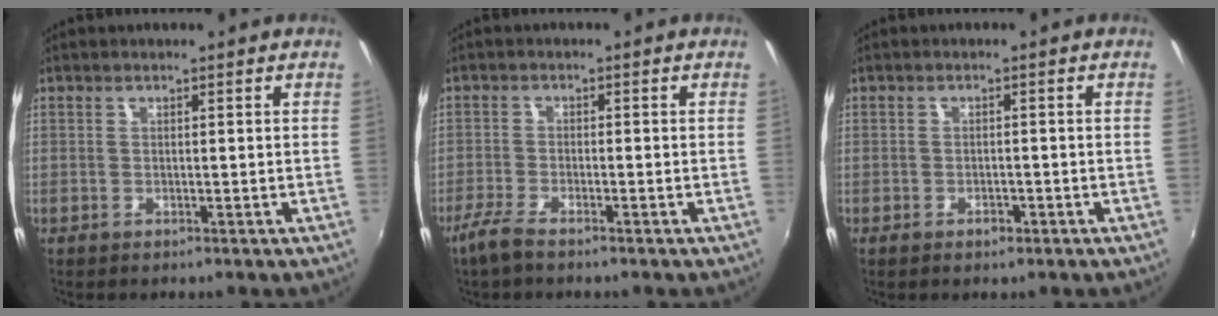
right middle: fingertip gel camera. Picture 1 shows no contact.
{"total": 4.0, "force": [-3.1, 0.5, 2.4], "torque": [-0.069, -0.006, -0.064]}
{"total": 1.7, "force": [-1.1, 0.8, 0.9], "torque": [-0.016, -0.001, -0.017]}